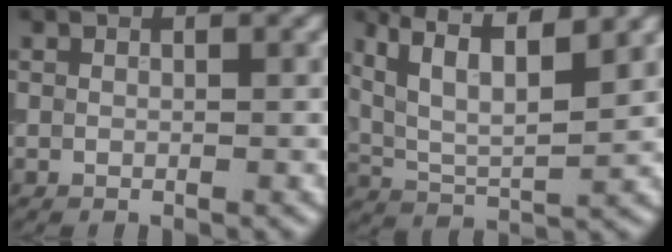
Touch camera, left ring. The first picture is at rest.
{"total": 7.5, "force": [4.3, 2.4, 5.8], "torque": [-0.109, 0.013, 0.075]}